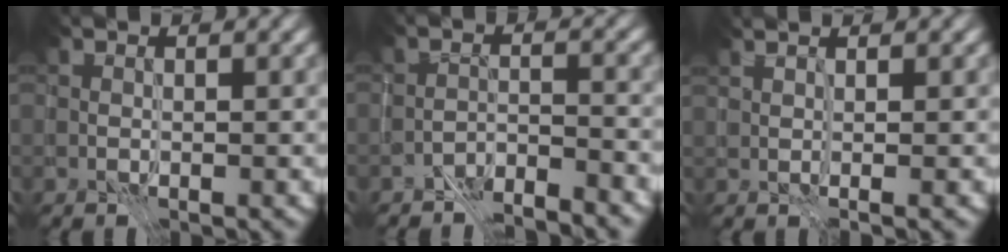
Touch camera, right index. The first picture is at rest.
{"total": 4.1, "force": [-4.1, 0.2, 0.6], "torque": [-0.011, 0.004, -0.072]}
{"total": 2.8, "force": [1.6, 0.8, 2.2], "torque": [-0.020, 0.014, 0.006]}